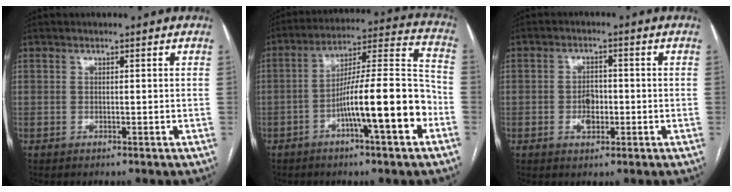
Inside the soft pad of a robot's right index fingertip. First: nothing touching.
{"total": 15.7, "force": [-5.7, 1.2, 14.6], "torque": [-0.233, 0.016, -0.091]}
{"total": 3.6, "force": [-0.9, 2.2, 2.7], "torque": [-0.046, 0.003, -0.012]}